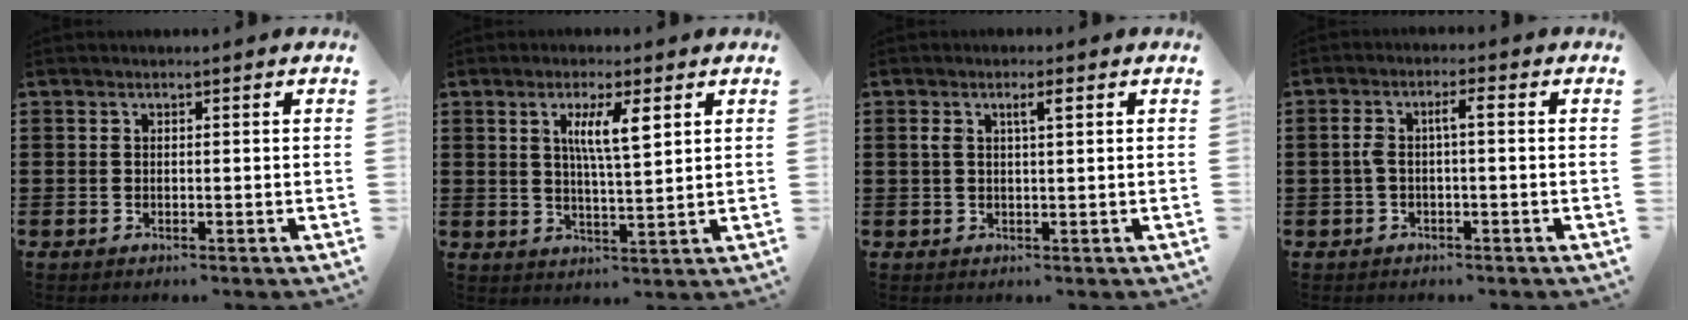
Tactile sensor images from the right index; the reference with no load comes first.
{"total": 5.9, "force": [2.3, 1.2, 5.3], "torque": [-0.111, 0.007, 0.036]}
{"total": 2.5, "force": [1.0, 0.6, 2.3], "torque": [-0.046, 0.005, 0.014]}
{"total": 3.0, "force": [-0.3, 0.7, 2.9], "torque": [-0.070, 0.001, -0.013]}